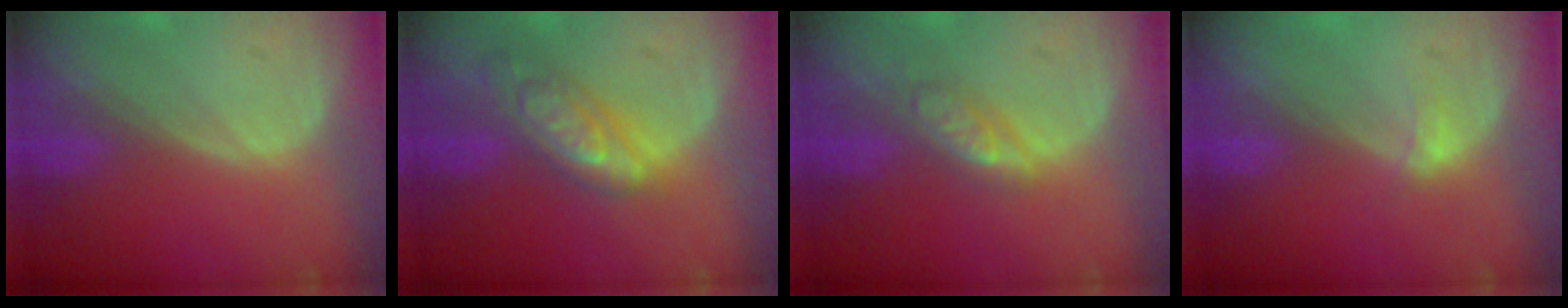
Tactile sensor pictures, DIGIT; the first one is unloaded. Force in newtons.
{"total": 7.1, "press": 7.0, "slide": 0.6}
{"total": 3.8, "press": 3.7, "slide": 0.3}
{"total": 1.6, "press": 1.3, "slide": 1.0}